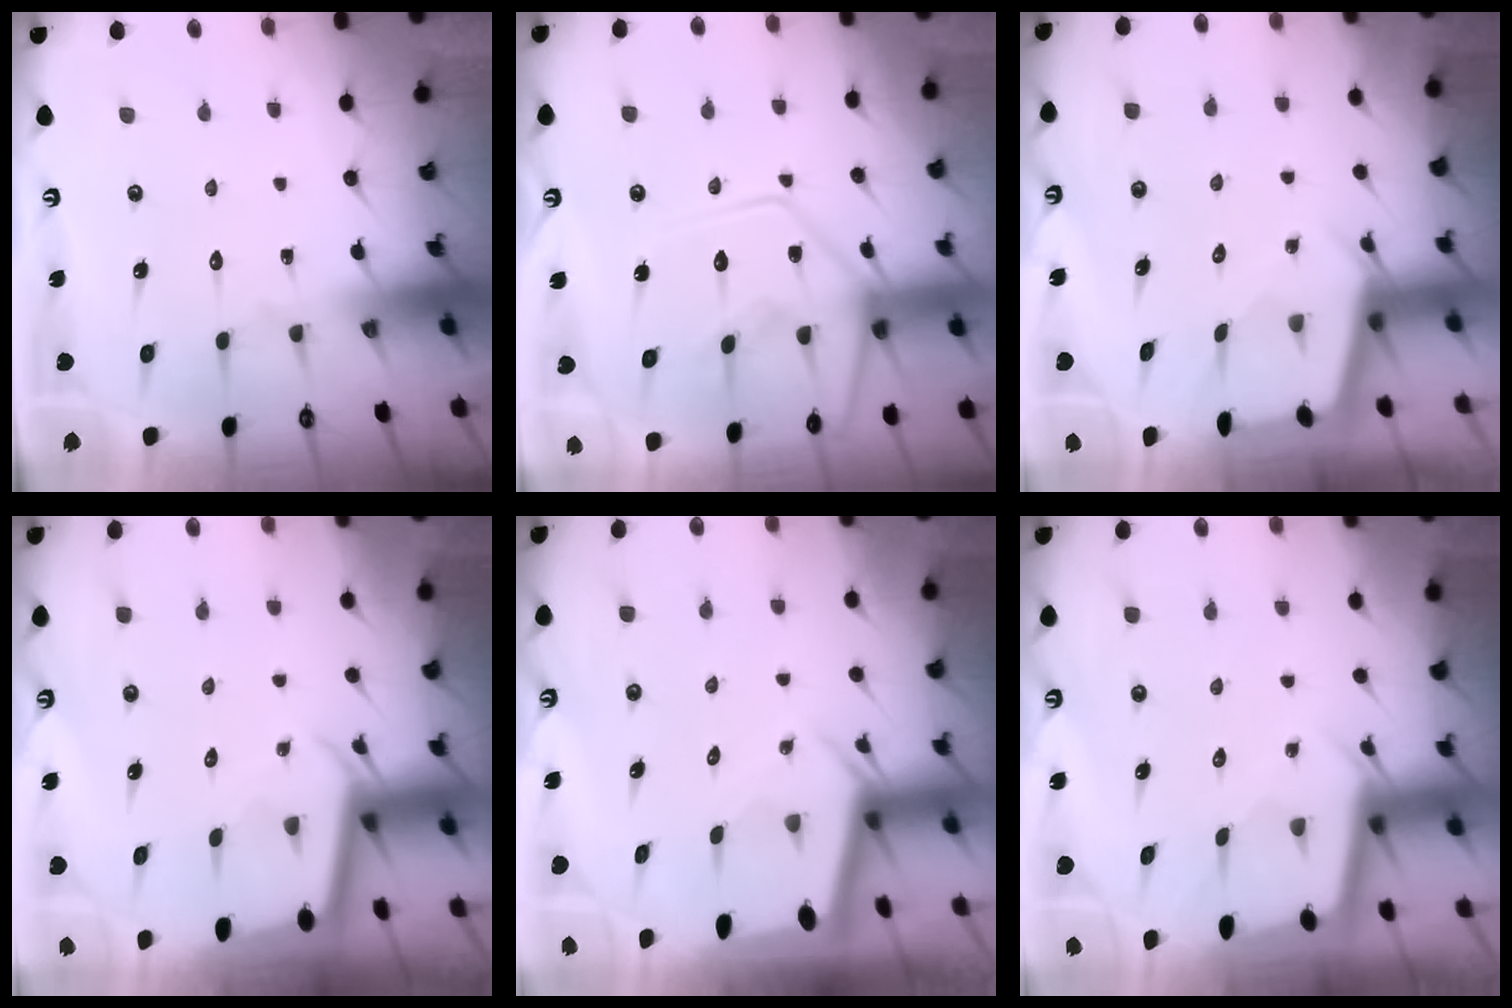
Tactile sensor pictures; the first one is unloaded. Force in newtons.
{"total": 15.1, "press": 15.0, "slide": 1.6}
{"total": 2.6, "press": 2.5, "slide": 0.3}
{"total": 2.2, "press": 2.2, "slide": 0.1}
{"total": 3.1, "press": 3.1, "slide": 0.2}
{"total": 2.0, "press": 1.9, "slide": 0.2}